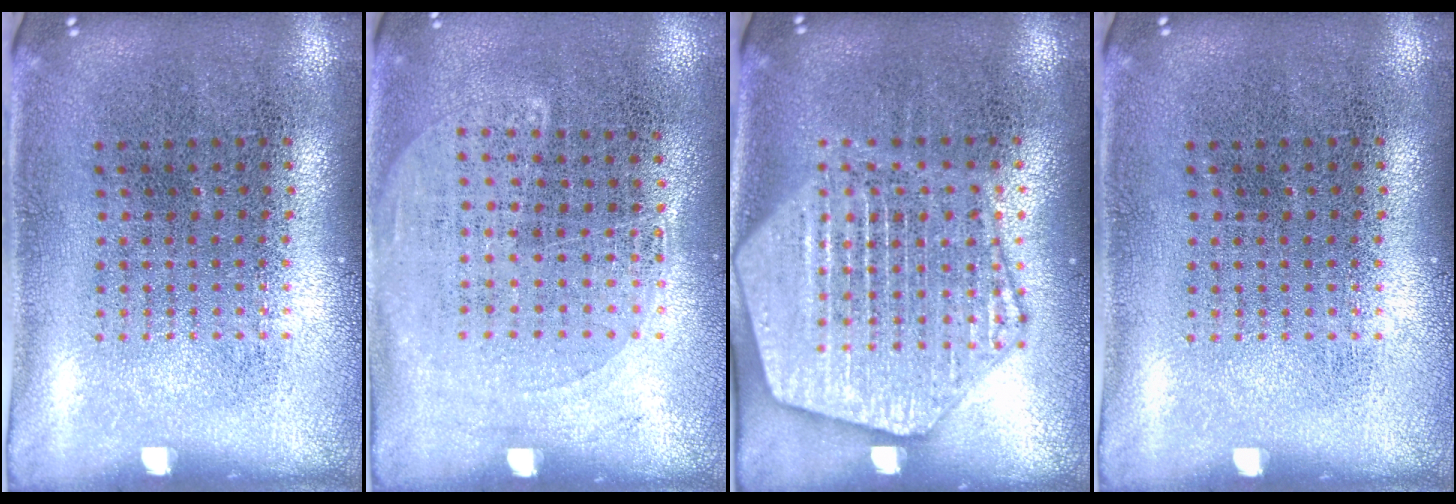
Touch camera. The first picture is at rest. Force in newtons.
{"total": 1.3, "press": 1.0, "slide": 0.7}
{"total": 3.3, "press": 3.3, "slide": 0.3}
{"total": 0.0}